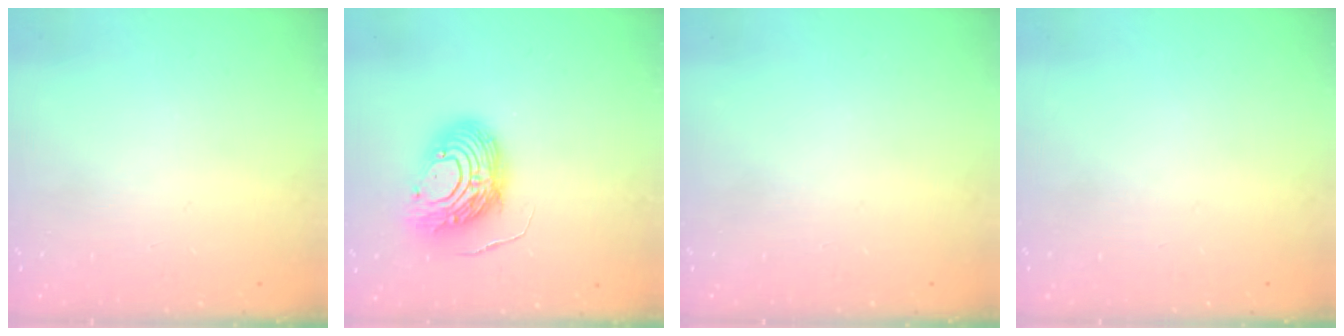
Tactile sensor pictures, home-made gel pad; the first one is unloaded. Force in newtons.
{"total": 12.7, "press": 12.6, "slide": 1.3}
{"total": 0.0}
{"total": 0.0}